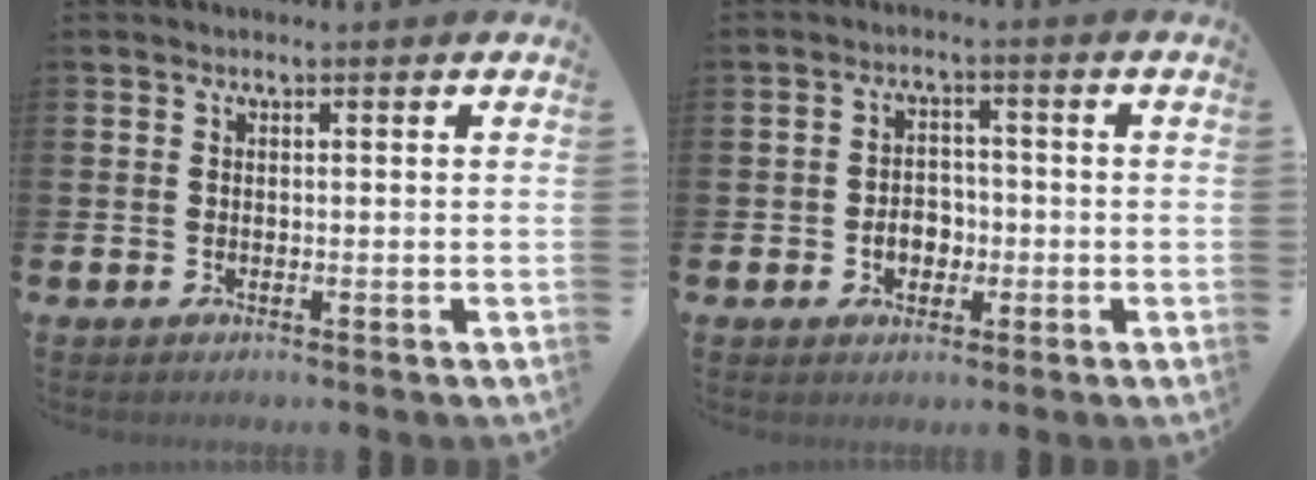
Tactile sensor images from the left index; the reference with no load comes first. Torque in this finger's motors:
{"motor_torque": [0.95, 0.31, 0.11, 0.08]}